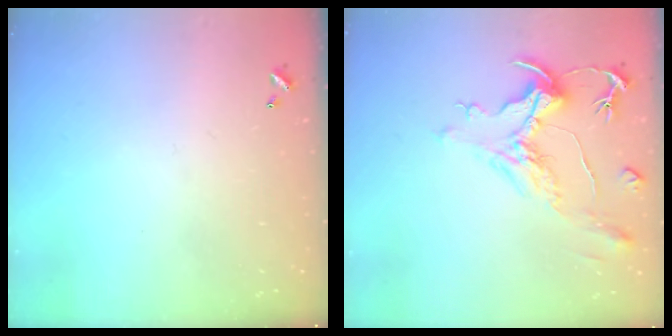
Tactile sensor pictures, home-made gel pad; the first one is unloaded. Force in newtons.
{"total": 1.9, "press": 1.4, "slide": 1.2}